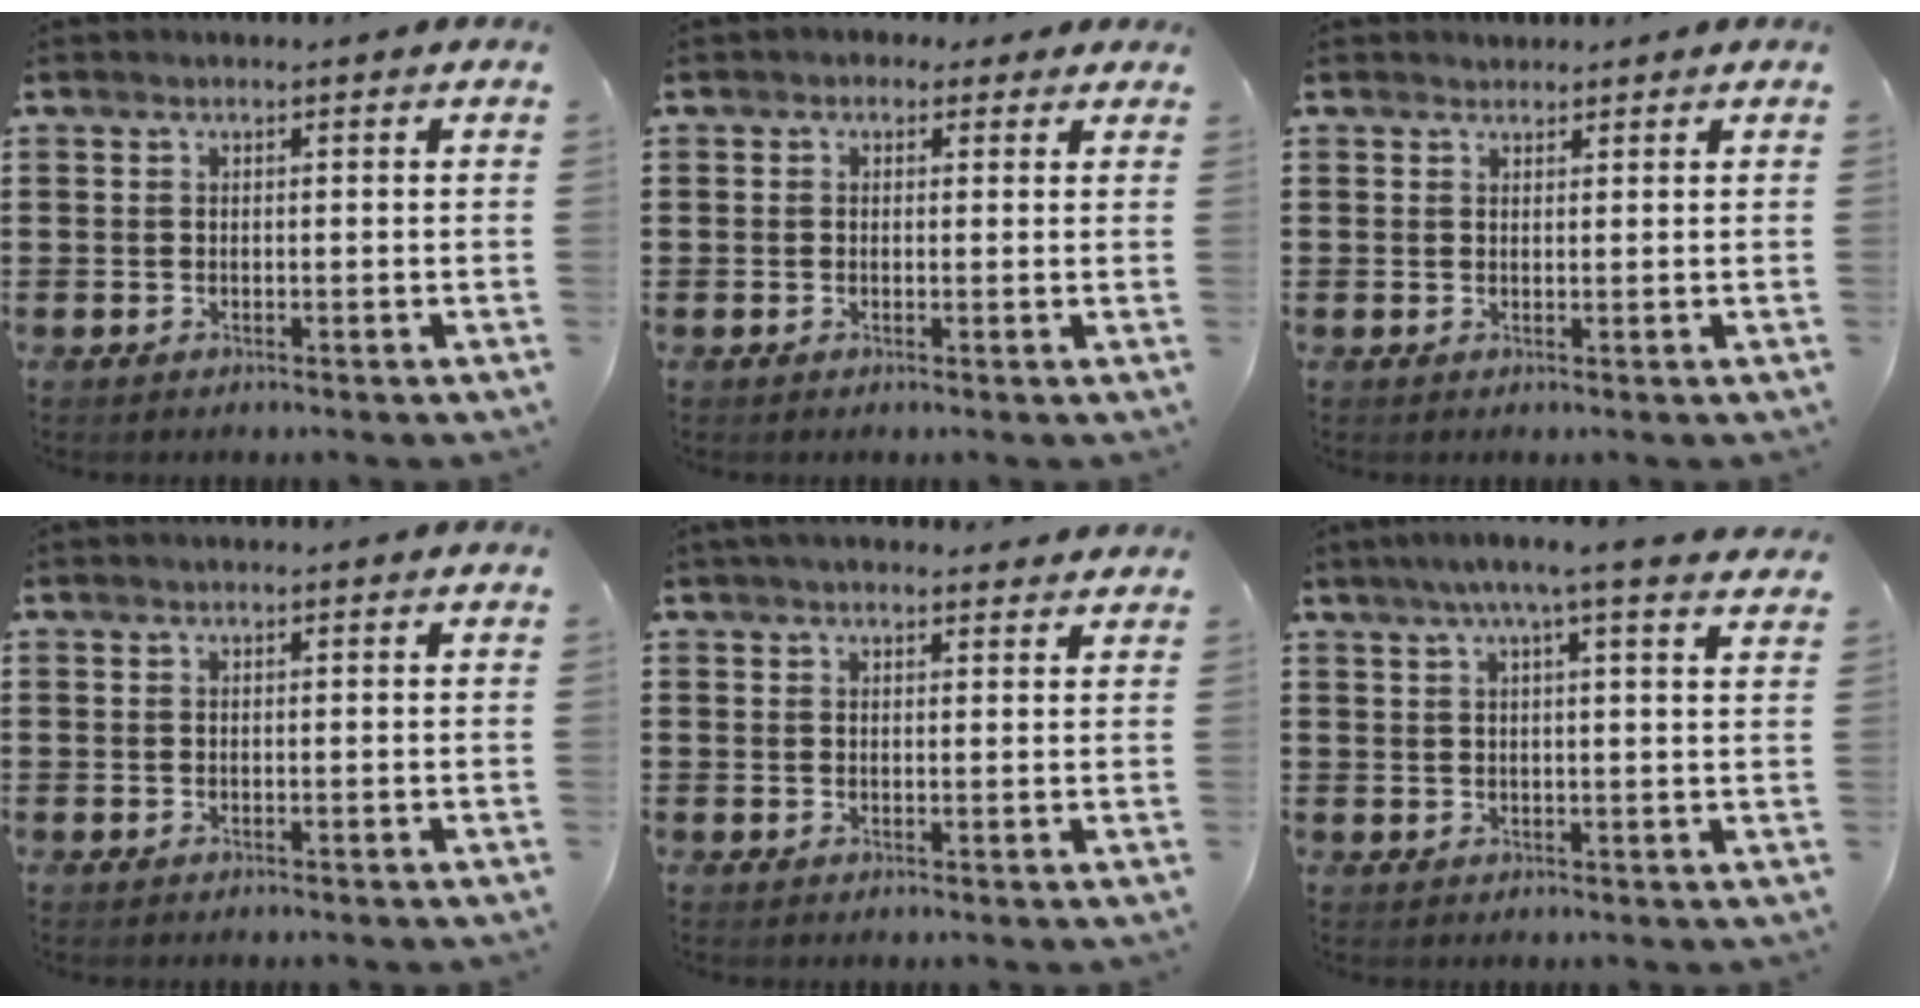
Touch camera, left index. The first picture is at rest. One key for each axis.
{"total": 1.4, "fx": 0.6, "fy": 1.2, "fz": 0.5, "tx": -0.015, "ty": 0.007, "tz": 0.010}
{"total": 1.2, "fx": 1.1, "fy": 0.4, "fz": -0.1, "tx": 0.000, "ty": 0.002, "tz": 0.023}
{"total": 0.0}
{"total": 2.3, "fx": 2.1, "fy": 0.7, "fz": 0.6, "tx": -0.017, "ty": 0.003, "tz": 0.040}
{"total": 4.8, "fx": 3.3, "fy": -0.4, "fz": 3.4, "tx": -0.074, "ty": -0.007, "tz": 0.055}